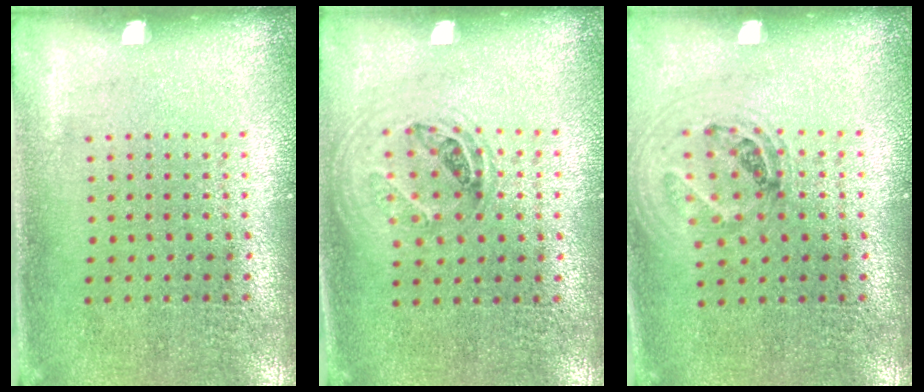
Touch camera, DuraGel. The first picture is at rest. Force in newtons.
{"total": 1.1, "press": 0.9, "slide": 0.6}
{"total": 0.9, "press": 0.9, "slide": 0.2}